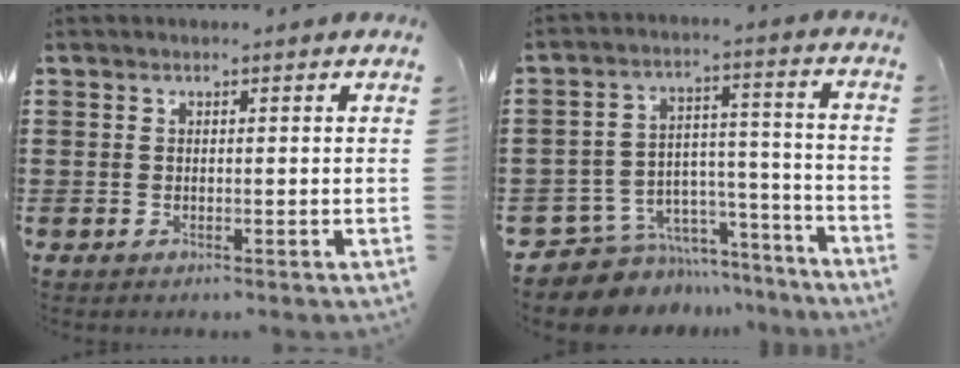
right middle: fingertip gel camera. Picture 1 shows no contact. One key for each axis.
{"total": 6.9, "fx": -5.9, "fy": 3.6, "fz": 0.6, "tx": -0.018, "ty": 0.015, "tz": -0.111}